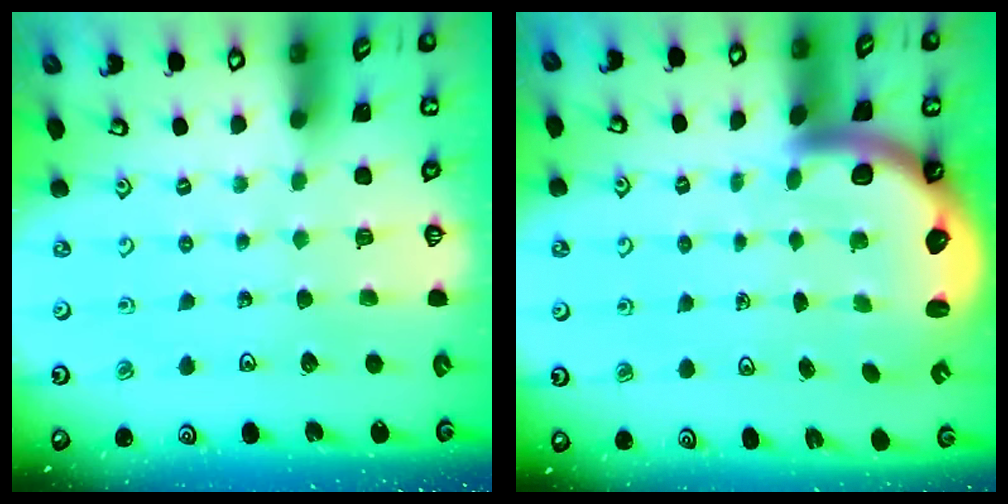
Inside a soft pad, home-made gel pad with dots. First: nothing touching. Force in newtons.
{"total": 3.5, "press": 3.3, "slide": 1.0}